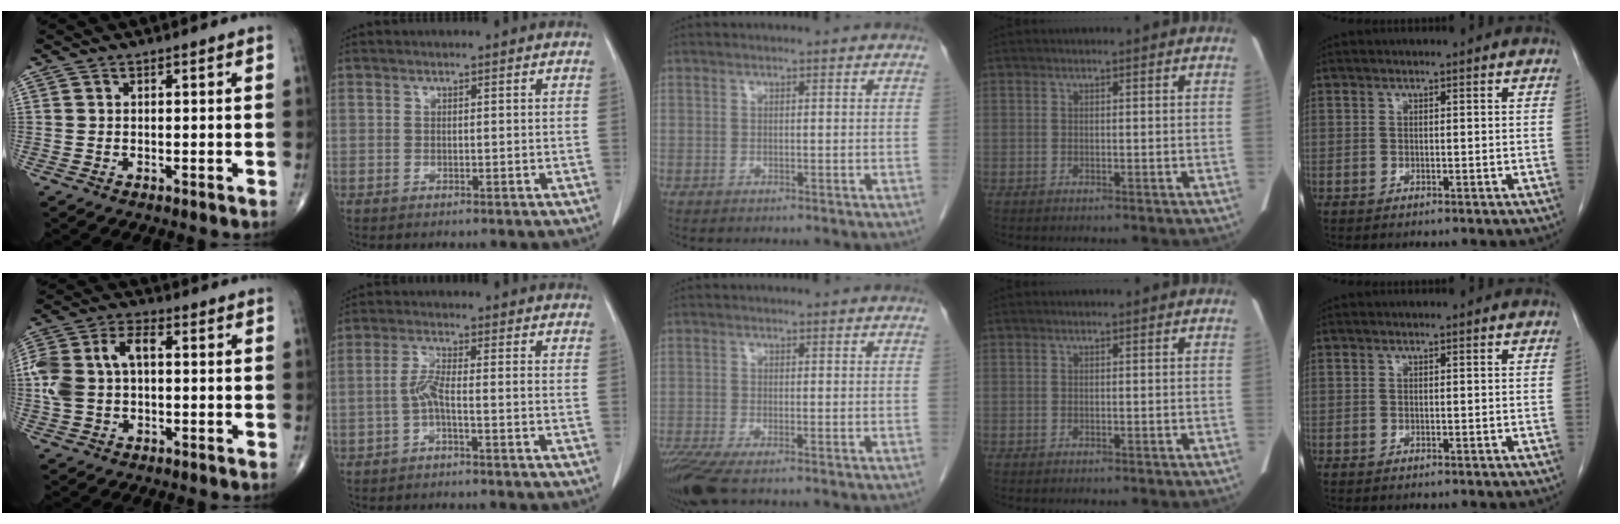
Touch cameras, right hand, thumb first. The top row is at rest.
{"thumb": {"total": 11.4, "force": [0.4, 7.0, 9.0], "torque": [-0.201, 0.037, 0.005]}, "index": {"total": 3.1, "force": [-1.3, 0.1, 2.8], "torque": [-0.058, 0.005, -0.028]}, "middle": {"total": 5.1, "force": [-3.4, 0.9, 3.7], "torque": [-0.073, -0.015, -0.064]}}